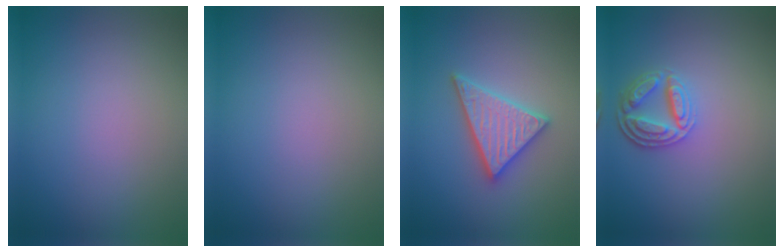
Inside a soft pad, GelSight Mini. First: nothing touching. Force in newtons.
{"total": 0.0}
{"total": 4.7, "press": 4.7, "slide": 0.6}
{"total": 4.0, "press": 3.2, "slide": 2.5}